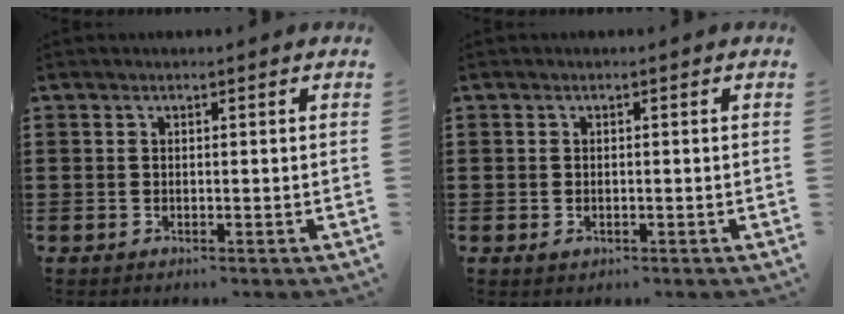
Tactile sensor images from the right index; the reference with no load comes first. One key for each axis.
{"total": 0.6, "fx": -0.2, "fy": 0.4, "fz": 0.4, "tx": -0.009, "ty": 0.001, "tz": -0.003}